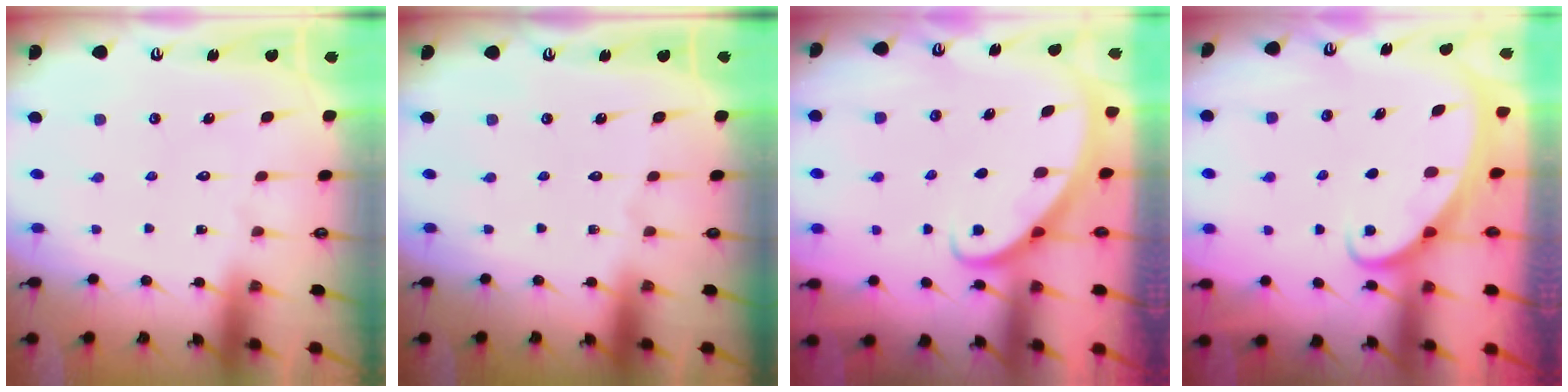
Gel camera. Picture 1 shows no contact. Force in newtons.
{"total": 0.0}
{"total": 2.9, "press": 2.9, "slide": 0.2}
{"total": 1.9, "press": 1.9, "slide": 0.2}